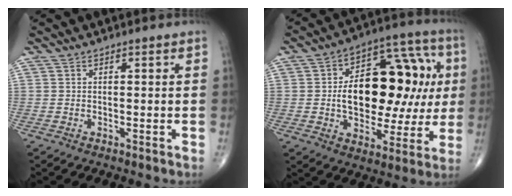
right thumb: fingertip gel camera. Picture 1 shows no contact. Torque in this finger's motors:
{"motor_torque": [1.58, 2.72, 1.90, 0.15, 0.15]}